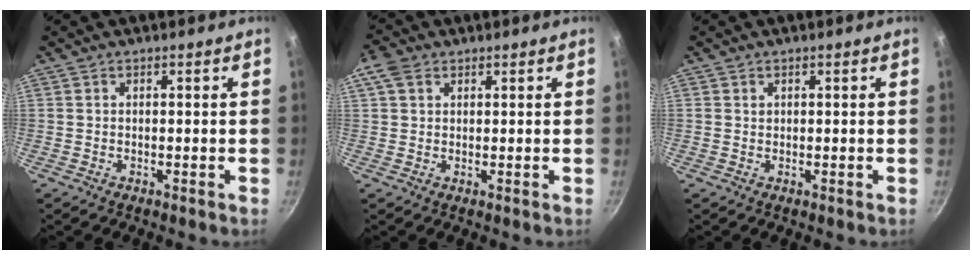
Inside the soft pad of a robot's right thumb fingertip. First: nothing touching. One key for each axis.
{"total": 4.0, "fx": 1.8, "fy": 2.8, "fz": 2.2, "tx": -0.040, "ty": 0.004, "tz": 0.030}
{"total": 0.5, "fx": 0.2, "fy": 0.5, "fz": 0.1, "tx": 0.001, "ty": 0.002, "tz": 0.003}